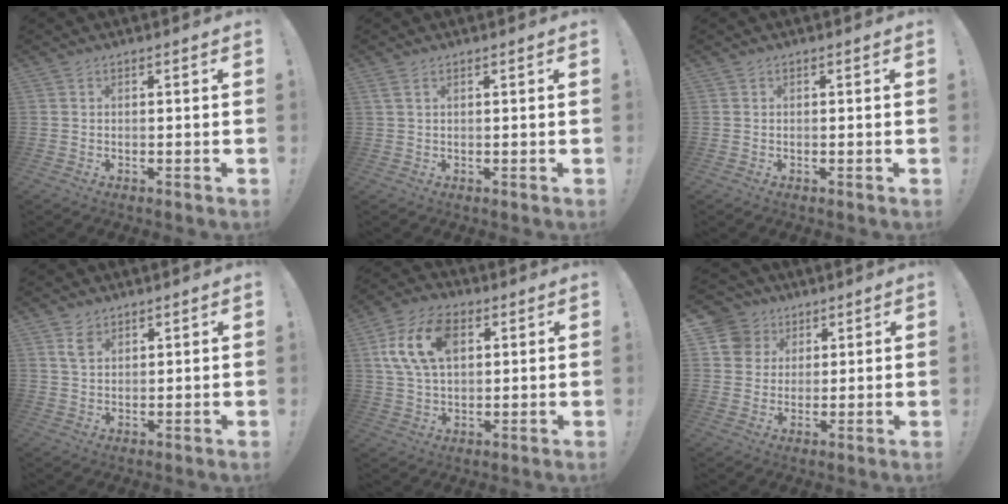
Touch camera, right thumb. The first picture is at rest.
{"total": 1.8, "force": [1.0, 0.5, 1.5], "torque": [-0.031, 0.001, 0.019]}
{"total": 0.0}
{"total": 4.3, "force": [2.9, 2.6, 2.0], "torque": [-0.022, -0.015, 0.053]}
{"total": 15.6, "force": [4.8, 9.9, 11.1], "torque": [-0.197, -0.001, 0.089]}
{"total": 9.4, "force": [3.7, 8.4, 2.0], "torque": [-0.027, -0.017, 0.077]}